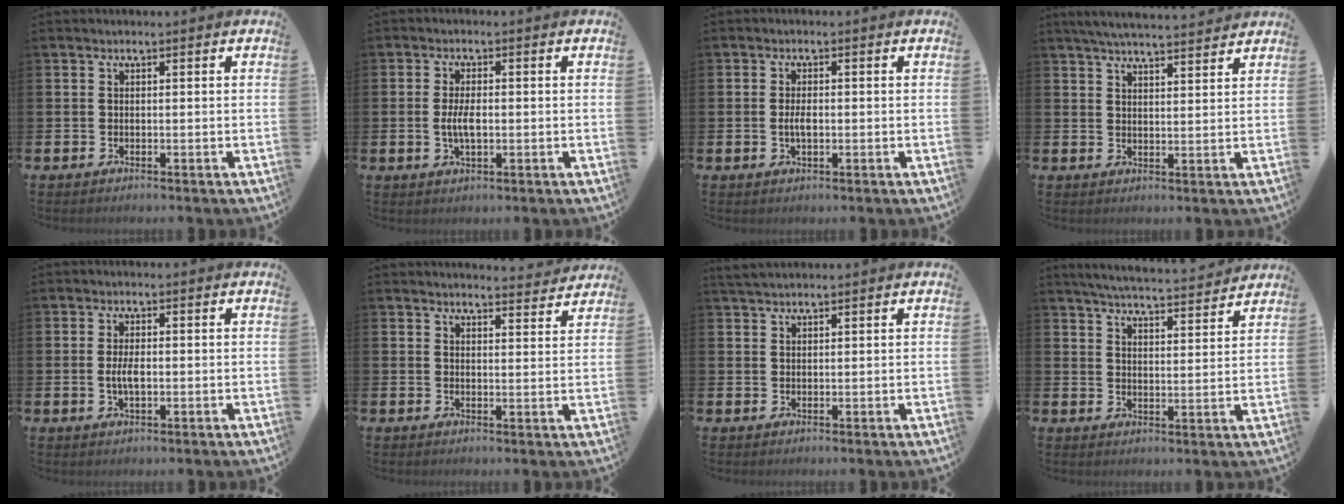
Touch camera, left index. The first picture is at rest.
{"total": 3.6, "force": [-0.2, 1.5, 3.2], "torque": [-0.057, -0.004, -0.009]}
{"total": 2.2, "force": [-0.2, 1.0, 2.0], "torque": [-0.035, 0.001, -0.004]}
{"total": 4.8, "force": [4.7, 0.2, 1.0], "torque": [-0.030, -0.022, 0.085]}
{"total": 2.9, "force": [-0.2, 1.3, 2.7], "torque": [-0.048, 0.001, -0.004]}
{"total": 3.4, "force": [3.4, 0.2, 0.0], "torque": [0.004, -0.024, 0.059]}
{"total": 2.0, "force": [1.8, 0.5, 0.7], "torque": [-0.015, 0.003, 0.033]}
{"total": 5.1, "force": [5.1, 0.2, 0.5], "torque": [-0.026, -0.041, 0.087]}